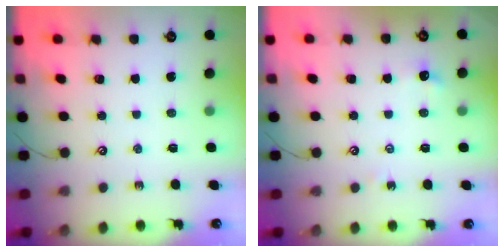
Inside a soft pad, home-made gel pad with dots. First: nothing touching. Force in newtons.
{"total": 3.9, "press": 3.8, "slide": 0.7}